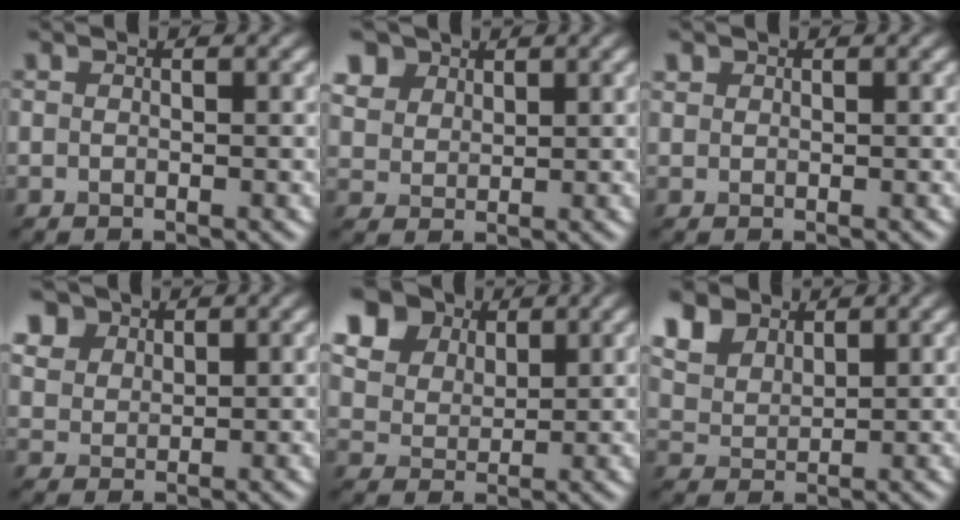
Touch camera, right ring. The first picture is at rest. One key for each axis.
{"total": 3.0, "fx": 2.6, "fy": 1.6, "fz": 0.2, "tx": -0.053, "ty": 0.004, "tz": 0.080}
{"total": 1.0, "fx": 0.1, "fy": -0.6, "fz": -0.8, "tx": -0.006, "ty": -0.003, "tz": 0.018}
{"total": 3.4, "fx": 2.9, "fy": 1.9, "fz": 0.5, "tx": -0.060, "ty": 0.006, "tz": 0.083}
{"total": 9.7, "fx": 6.8, "fy": 6.2, "fz": 3.3, "tx": -0.133, "ty": 0.031, "tz": 0.146}
{"total": 4.6, "fx": 3.7, "fy": 2.3, "fz": 1.3, "tx": -0.084, "ty": 0.005, "tz": 0.102}